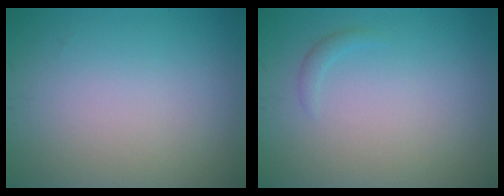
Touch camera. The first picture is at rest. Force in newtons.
{"total": 0.7, "press": 0.7, "slide": 0.1}